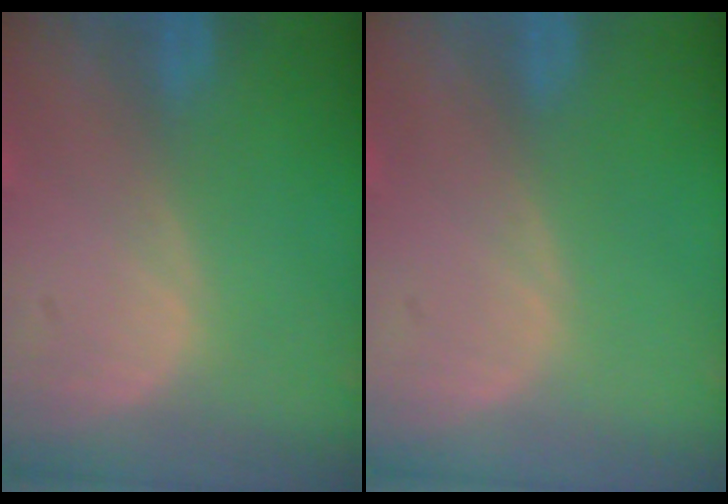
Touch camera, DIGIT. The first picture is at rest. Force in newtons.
{"total": 0.0}